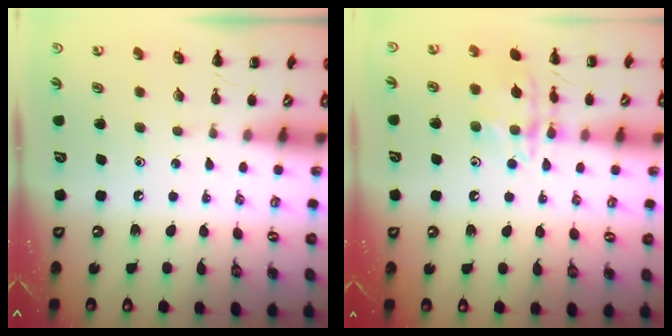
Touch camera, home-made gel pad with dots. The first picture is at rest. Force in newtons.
{"total": 13.5, "press": 13.5, "slide": 0.7}